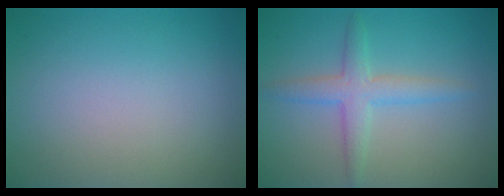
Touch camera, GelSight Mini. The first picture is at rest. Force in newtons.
{"total": 3.0, "press": 3.0, "slide": 0.1}